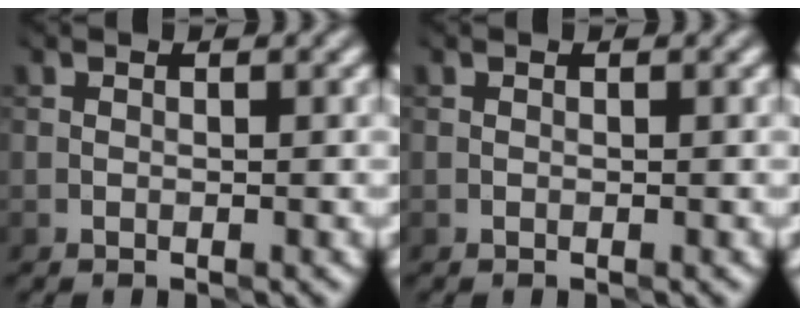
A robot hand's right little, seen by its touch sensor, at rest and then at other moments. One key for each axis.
{"total": 0.0}